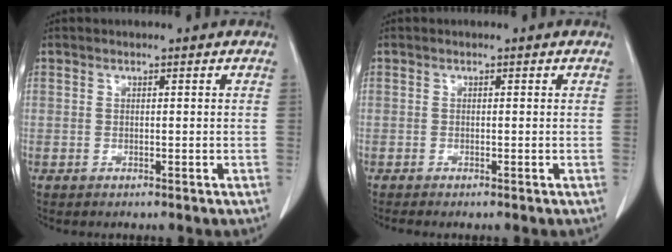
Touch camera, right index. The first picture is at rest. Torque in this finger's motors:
{"motor_torque": [-0.14, 0.08, -0.07, 0.01]}